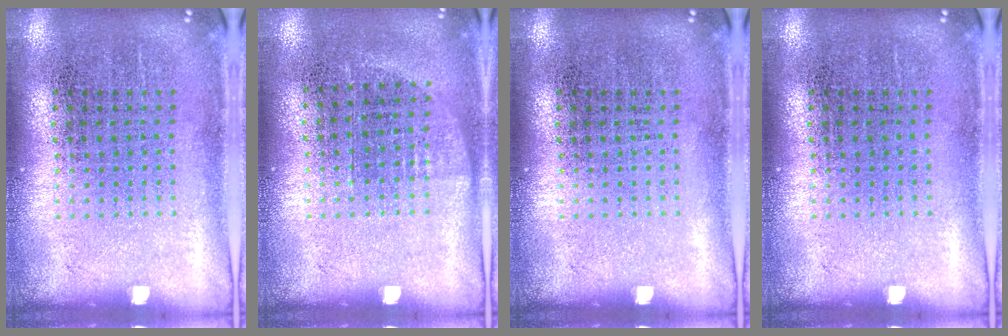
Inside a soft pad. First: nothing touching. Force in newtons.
{"total": 0.7, "press": 0.6, "slide": 0.3}
{"total": 0.0}
{"total": 0.0}